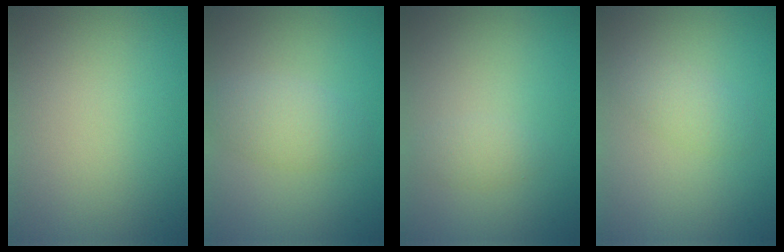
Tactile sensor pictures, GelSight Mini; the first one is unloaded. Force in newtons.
{"total": 2.7, "press": 2.7, "slide": 0.1}
{"total": 1.1, "press": 1.1, "slide": 0.1}
{"total": 1.7, "press": 1.7, "slide": 0.1}